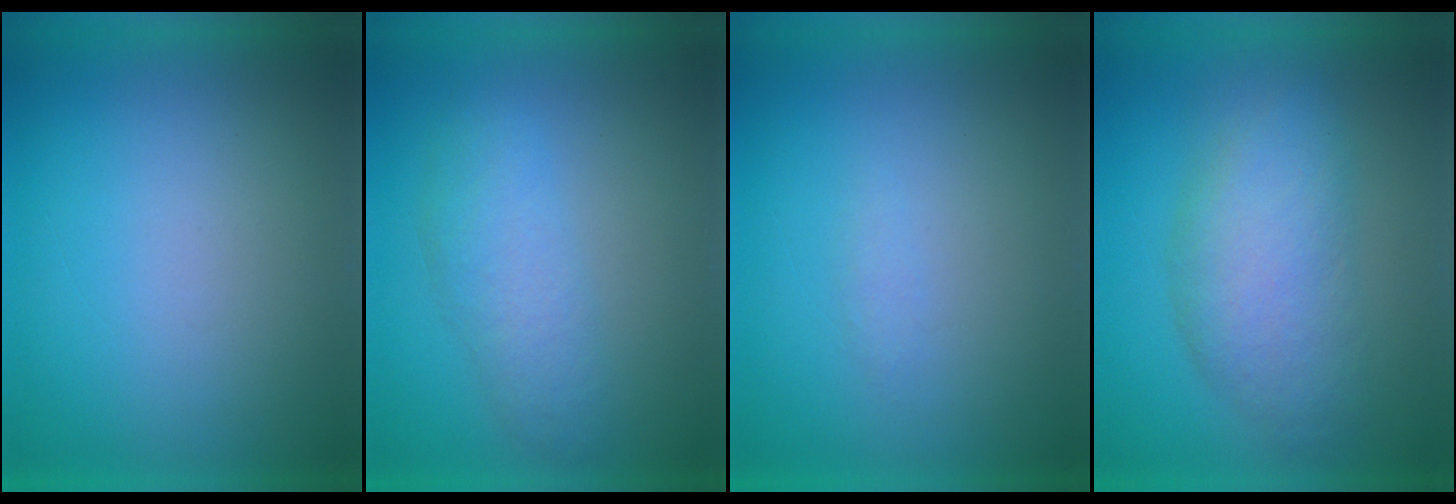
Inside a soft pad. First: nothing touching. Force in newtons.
{"total": 3.6}
{"total": 1.0}
{"total": 7.1}